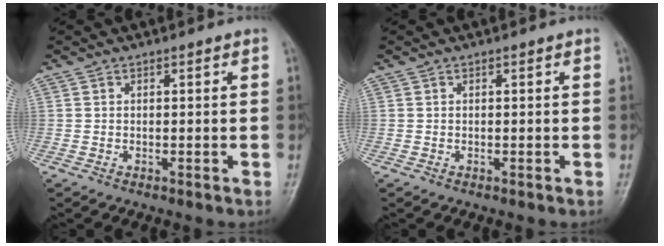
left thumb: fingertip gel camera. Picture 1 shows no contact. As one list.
[{"total": 0.0}]